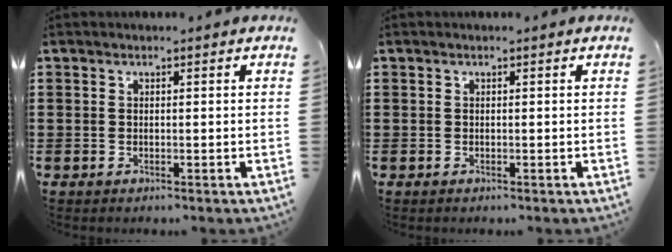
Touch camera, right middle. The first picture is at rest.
{"total": 0.0}